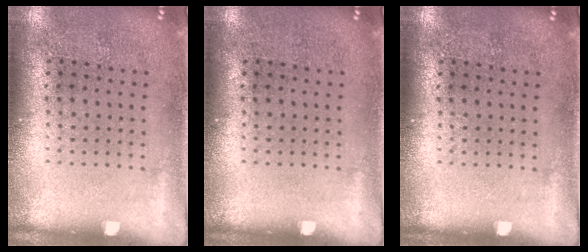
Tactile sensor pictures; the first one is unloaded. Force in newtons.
{"total": 0.0}
{"total": 0.0}